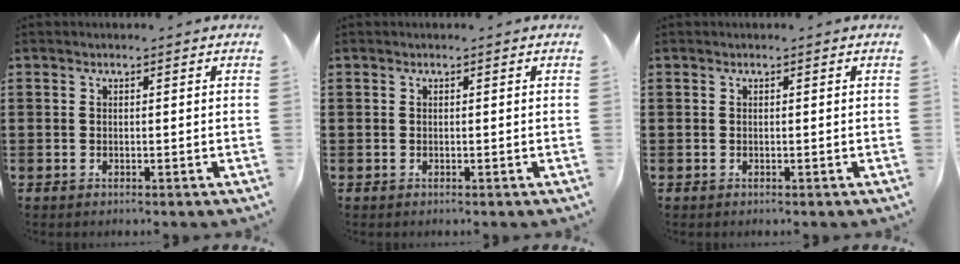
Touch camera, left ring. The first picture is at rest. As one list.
[{"total": 0.0}, {"total": 0.0}]